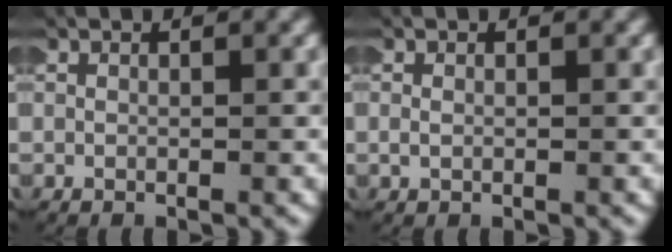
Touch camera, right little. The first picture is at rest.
{"total": 0.5, "force": [0.0, 0.4, 0.4], "torque": [-0.014, 0.002, 0.000]}